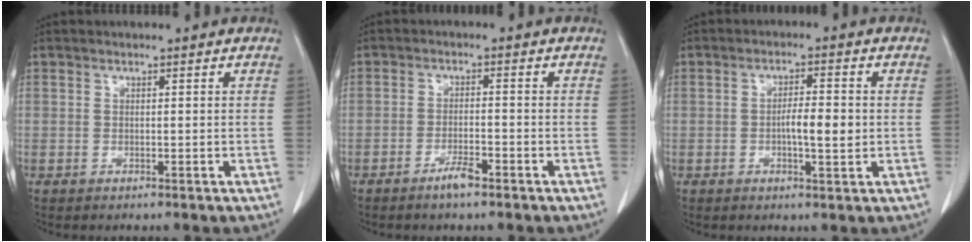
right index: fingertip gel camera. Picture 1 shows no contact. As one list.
[{"total": 3.1, "force": [-2.2, 0.4, 2.1], "torque": [-0.041, 0.000, -0.036]}, {"total": 4.6, "force": [-0.4, 0.9, 4.5], "torque": [-0.079, 0.000, -0.006]}]